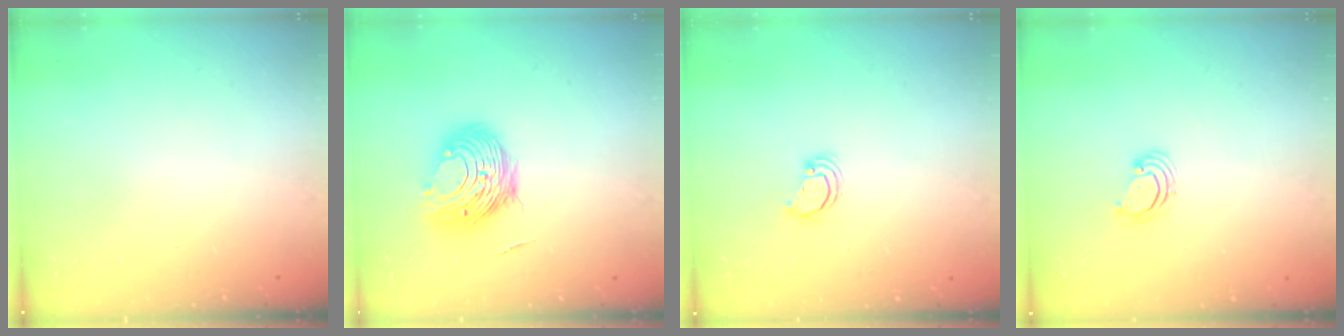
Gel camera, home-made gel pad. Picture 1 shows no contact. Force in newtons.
{"total": 10.7, "press": 10.7, "slide": 0.8}
{"total": 2.8, "press": 2.8, "slide": 0.2}
{"total": 2.7, "press": 2.6, "slide": 0.6}